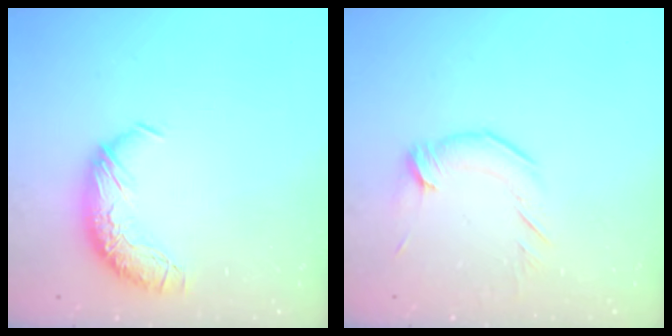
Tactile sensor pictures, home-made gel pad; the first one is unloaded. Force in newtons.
{"total": 2.1, "press": 2.1, "slide": 0.5}